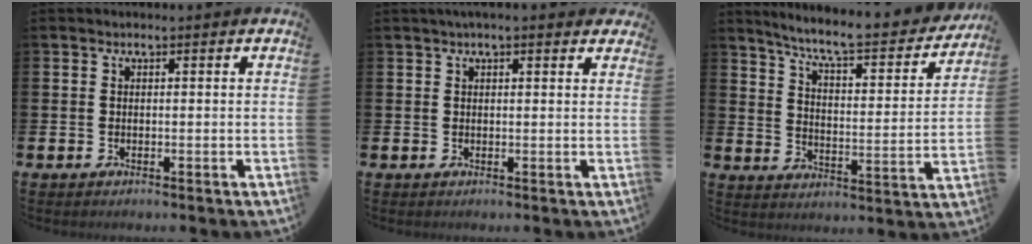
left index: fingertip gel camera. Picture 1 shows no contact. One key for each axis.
{"total": 1.5, "fx": 1.4, "fy": 0.1, "fz": 0.6, "tx": -0.011, "ty": 0.002, "tz": 0.026}
{"total": 7.6, "fx": 6.9, "fy": 1.0, "fz": 3.0, "tx": -0.085, "ty": -0.050, "tz": 0.112}